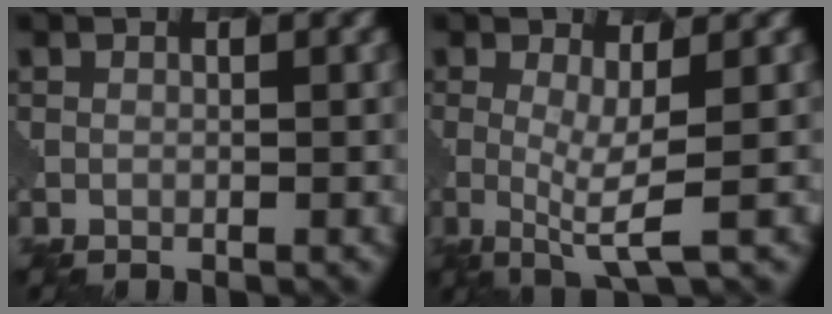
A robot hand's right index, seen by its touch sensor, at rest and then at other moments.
{"total": 3.1, "force": [0.2, 0.6, 3.1], "torque": [-0.063, -0.015, 0.002]}